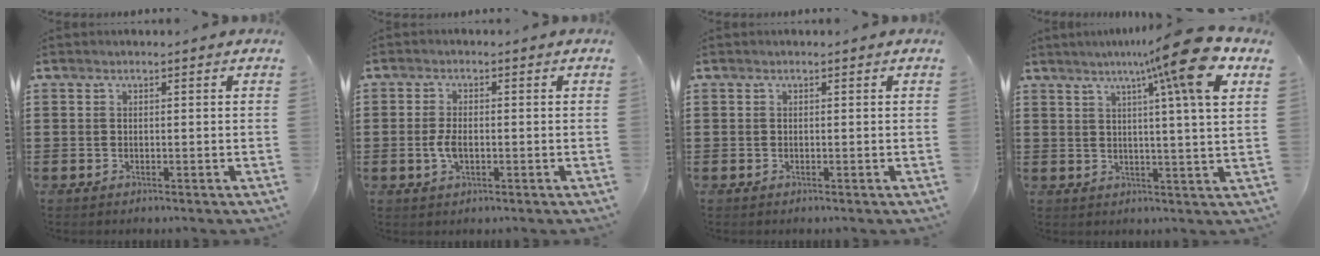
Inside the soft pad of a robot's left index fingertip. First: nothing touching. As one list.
[{"total": 3.3, "force": [-0.4, 1.6, 2.9], "torque": [-0.070, -0.003, -0.012]}, {"total": 0.0}, {"total": 12.0, "force": [6.3, -0.8, 10.2], "torque": [-0.169, -0.016, 0.087]}]